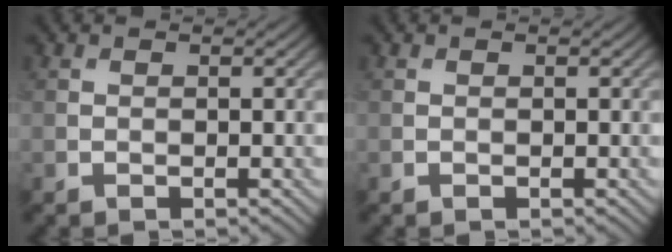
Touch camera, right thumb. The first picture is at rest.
{"total": 0.0}